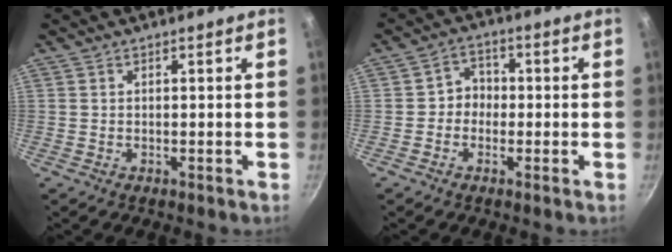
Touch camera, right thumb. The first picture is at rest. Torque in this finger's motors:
{"motor_torque": [-0.35, 0.33, 0.03, -0.01, 0.00]}